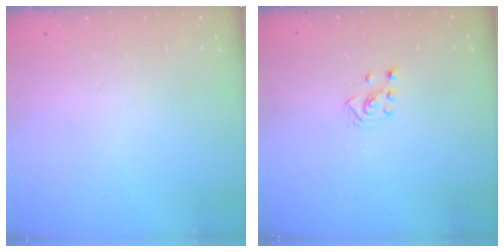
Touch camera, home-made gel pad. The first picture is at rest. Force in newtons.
{"total": 2.3, "press": 2.2, "slide": 0.8}